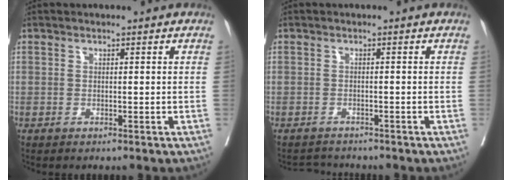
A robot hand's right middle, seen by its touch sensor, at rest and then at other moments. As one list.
[{"total": 2.3, "force": [-2.3, 0.3, -0.4], "torque": [0.006, -0.010, -0.037]}]